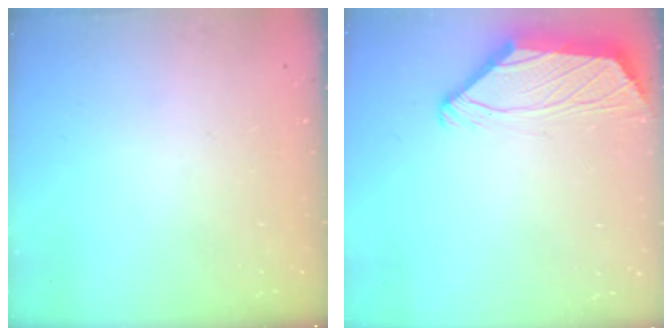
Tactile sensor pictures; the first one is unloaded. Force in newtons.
{"total": 2.2, "press": 2.1, "slide": 0.7}